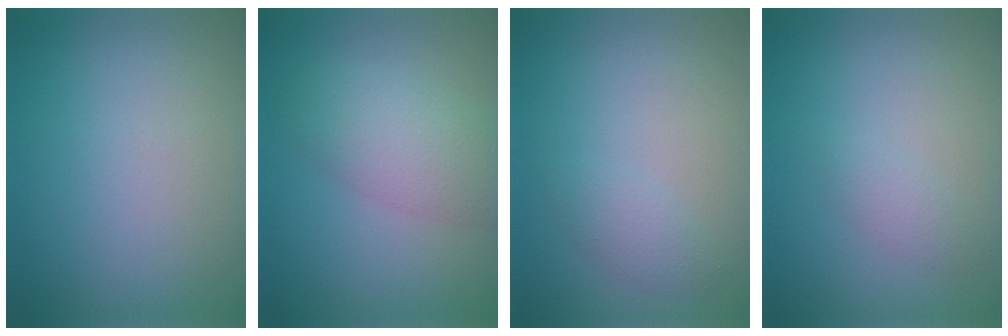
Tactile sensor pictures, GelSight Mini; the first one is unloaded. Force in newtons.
{"total": 4.6, "press": 4.6, "slide": 0.3}
{"total": 1.4, "press": 1.4, "slide": 0.1}
{"total": 1.1, "press": 1.1, "slide": 0.0}